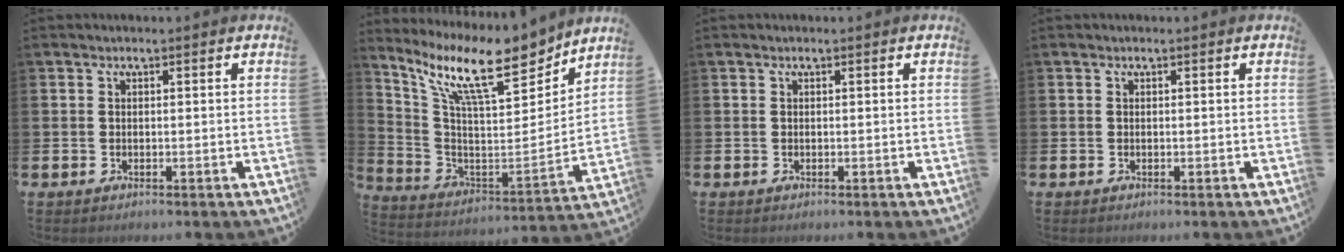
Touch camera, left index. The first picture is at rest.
{"total": 13.5, "force": [10.5, 3.3, 7.8], "torque": [-0.174, -0.065, 0.175]}
{"total": 0.0}
{"total": 0.0}